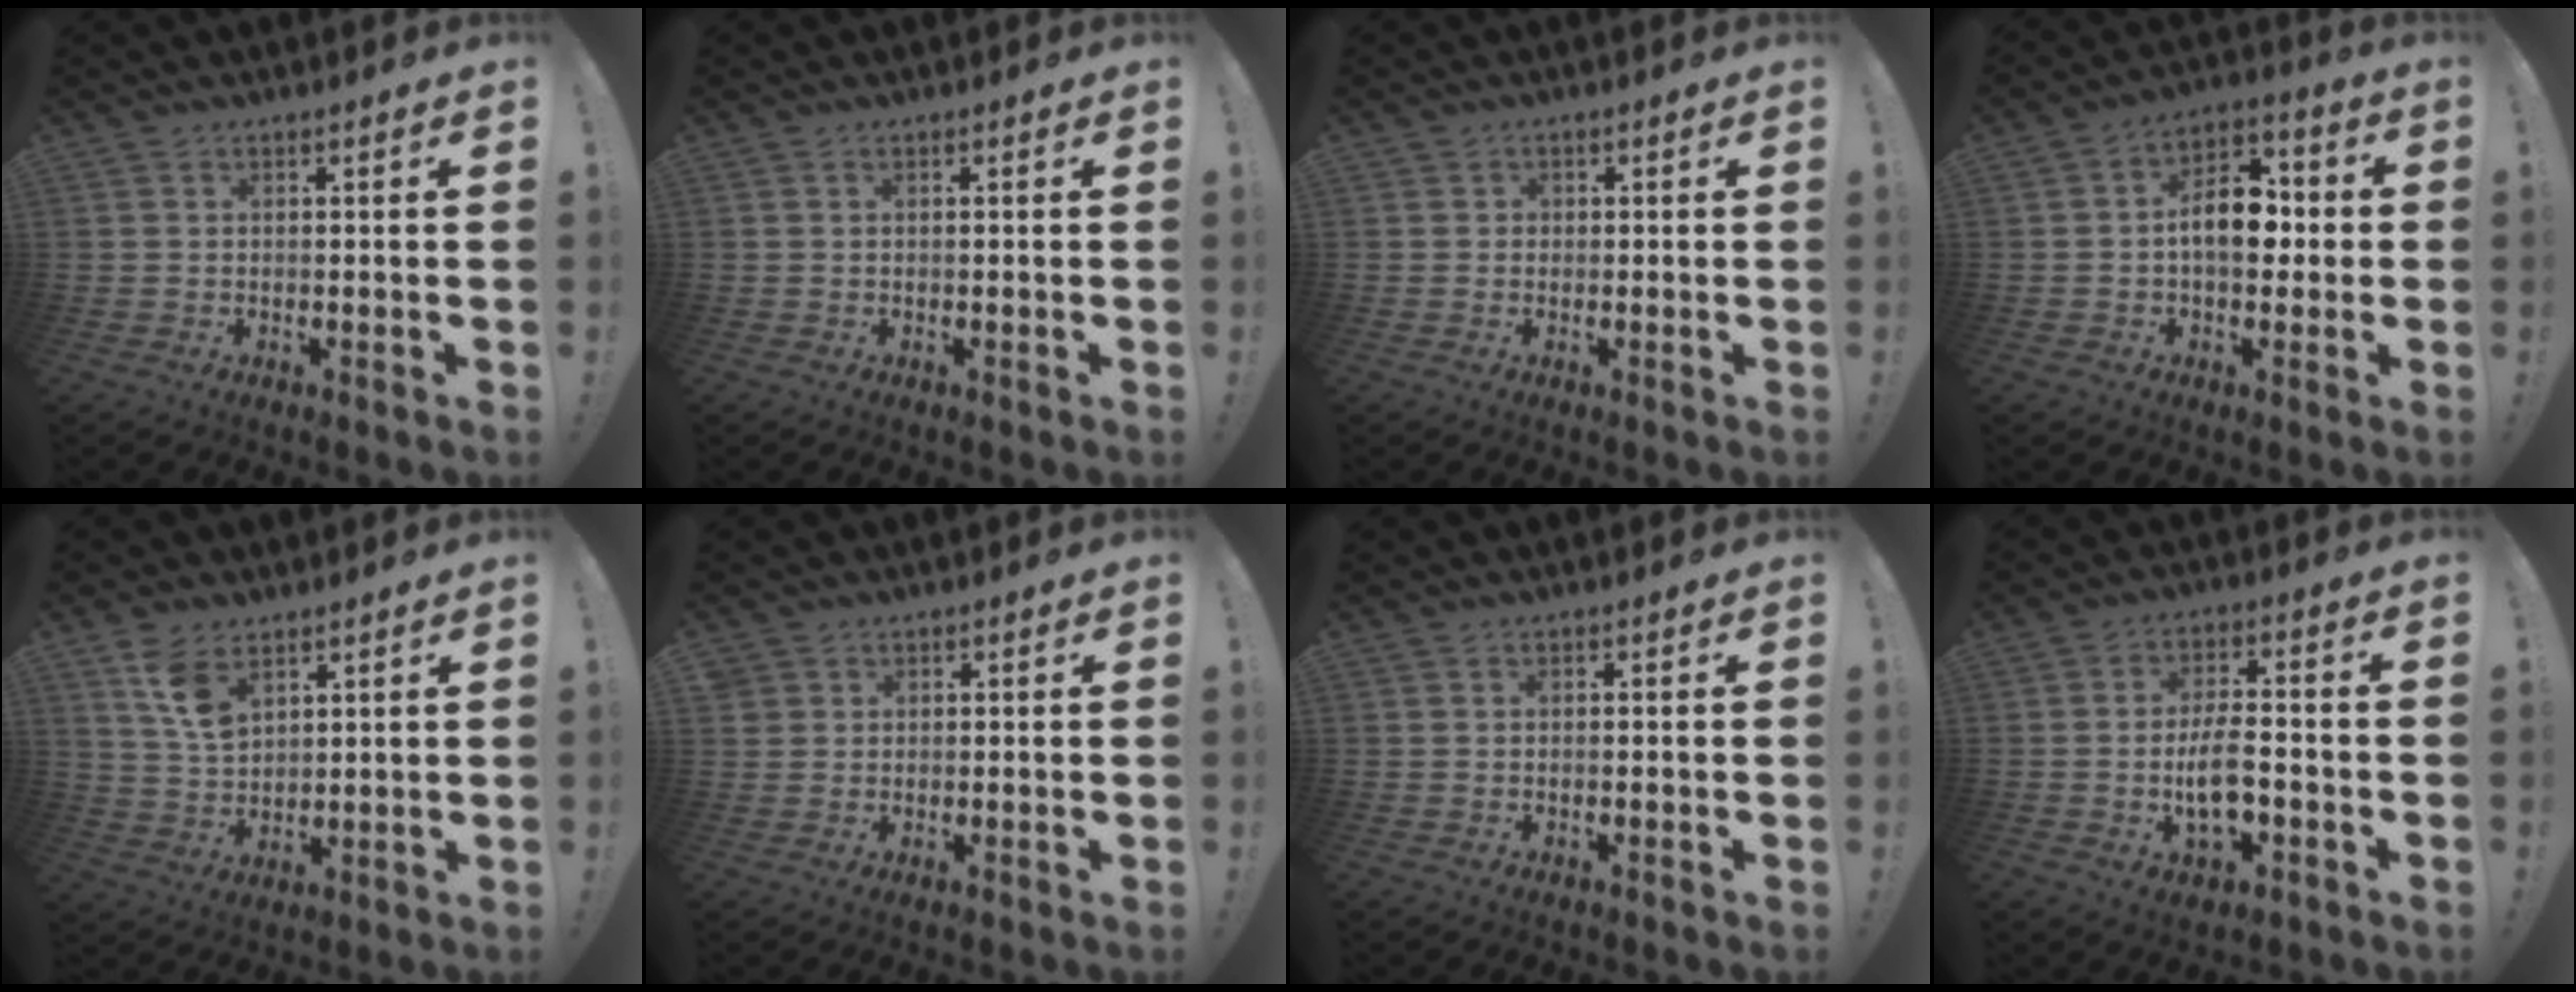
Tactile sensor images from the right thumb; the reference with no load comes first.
{"total": 0.0}
{"total": 1.4, "force": [-0.1, 1.3, 0.2], "torque": [0.003, 0.001, -0.004]}
{"total": 12.9, "force": [-0.8, 8.2, 9.9], "torque": [-0.138, 0.018, -0.013]}
{"total": 9.0, "force": [5.4, 5.3, 4.9], "torque": [-0.077, -0.020, 0.103]}
{"total": 1.9, "force": [1.1, 1.5, 0.3], "torque": [-0.004, -0.005, 0.022]}
{"total": 0.0}
{"total": 9.9, "force": [-2.2, 4.4, 8.5], "torque": [-0.150, 0.002, -0.041]}